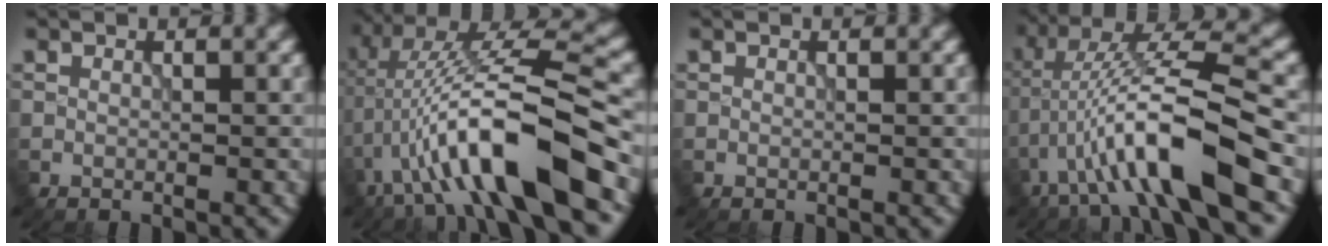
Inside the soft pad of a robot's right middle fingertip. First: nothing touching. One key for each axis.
{"total": 11.5, "fx": -3.7, "fy": 2.3, "fz": 10.6, "tx": -0.187, "ty": 0.026, "tz": -0.063}
{"total": 0.0}
{"total": 9.6, "fx": -3.6, "fy": 1.6, "fz": 8.7, "tx": -0.161, "ty": 0.022, "tz": -0.066}